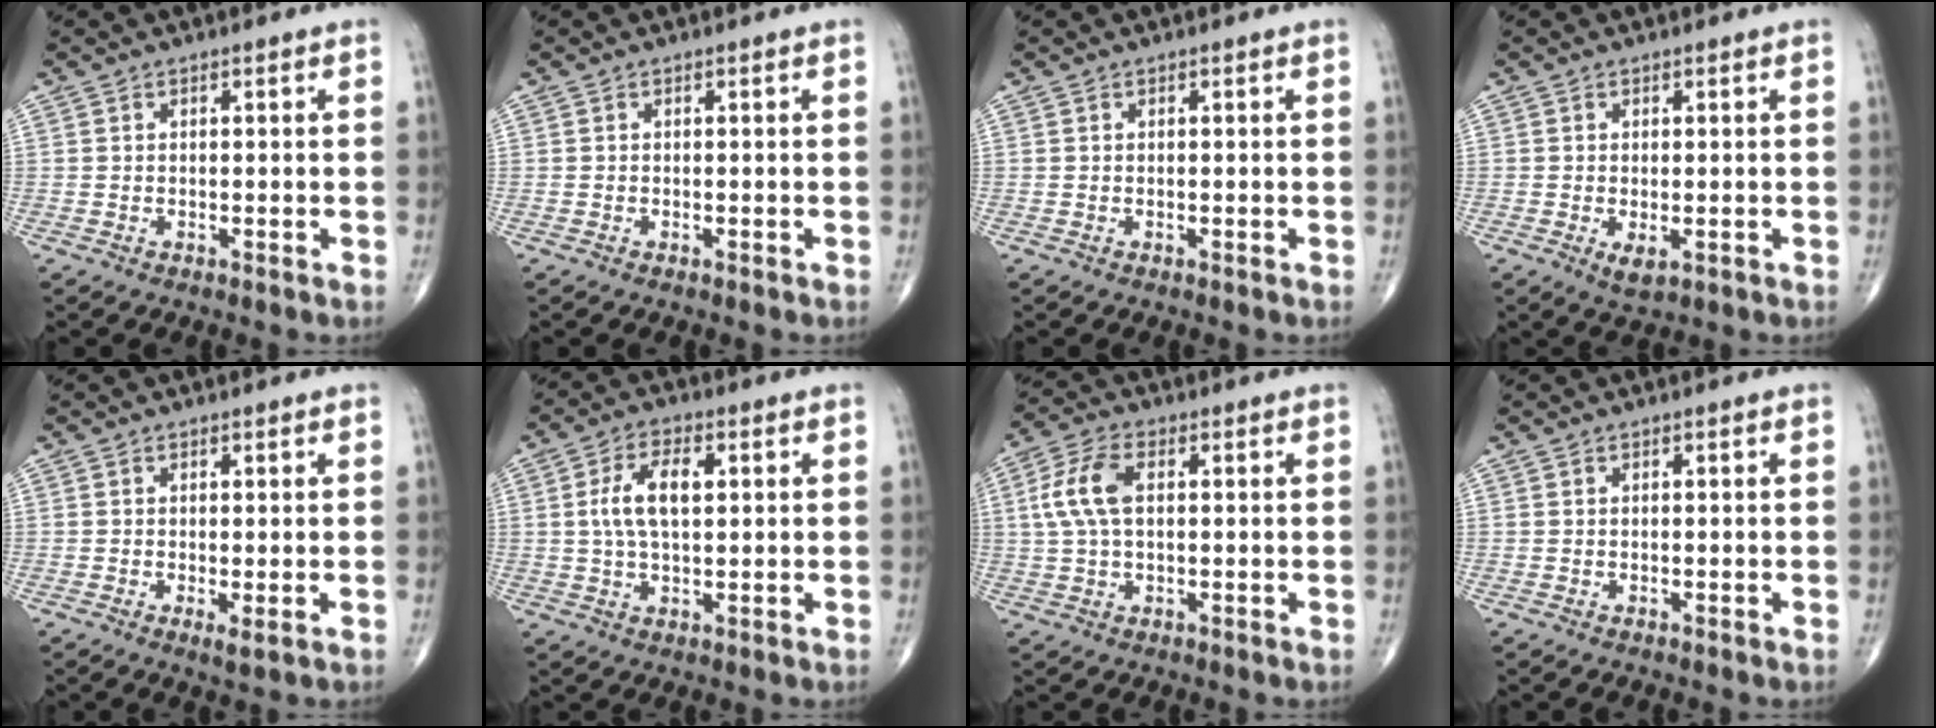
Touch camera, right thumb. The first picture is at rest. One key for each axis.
{"total": 0.0}
{"total": 0.0}
{"total": 2.6, "fx": -0.8, "fy": 1.2, "fz": 2.2, "tx": -0.035, "ty": -0.006, "tz": -0.008}
{"total": 1.6, "fx": -0.3, "fy": 0.3, "fz": 1.5, "tx": -0.031, "ty": -0.008, "tz": -0.007}
{"total": 8.2, "fx": 1.4, "fy": 4.1, "fz": 7.0, "tx": -0.136, "ty": 0.009, "tz": 0.025}
{"total": 6.6, "fx": 1.2, "fy": 3.4, "fz": 5.5, "tx": -0.130, "ty": 0.014, "tz": 0.022}
{"total": 0.0}